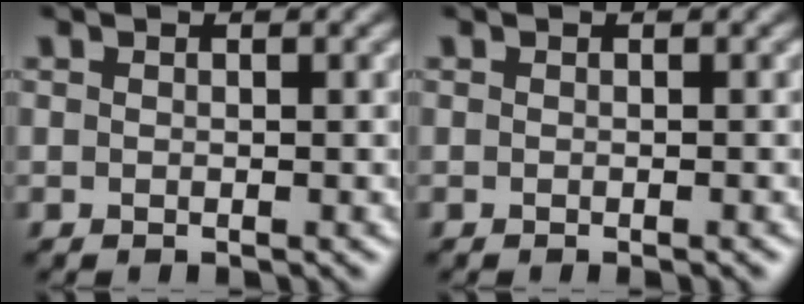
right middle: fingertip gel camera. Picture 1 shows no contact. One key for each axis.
{"total": 0.6, "fx": -0.3, "fy": 0.1, "fz": 0.6, "tx": -0.007, "ty": 0.001, "tz": -0.001}